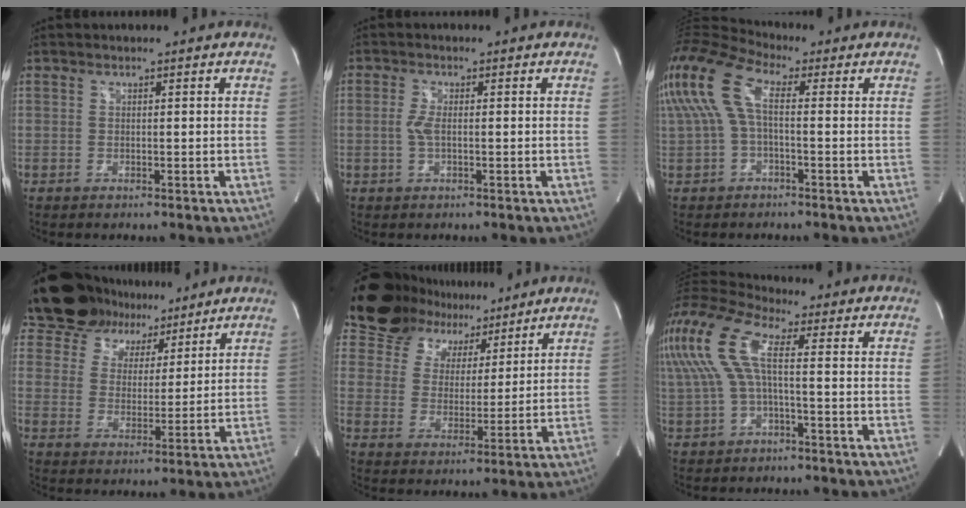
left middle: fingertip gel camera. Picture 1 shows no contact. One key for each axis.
{"total": 2.0, "fx": -0.2, "fy": 0.5, "fz": 2.0, "tx": -0.045, "ty": 0.000, "tz": -0.004}
{"total": 9.8, "fx": 1.6, "fy": 3.5, "fz": 9.0, "tx": -0.203, "ty": 0.048, "tz": 0.024}
{"total": 12.5, "fx": 10.4, "fy": 6.2, "fz": 3.0, "tx": -0.048, "ty": 0.020, "tz": 0.172}
{"total": 13.4, "fx": 11.3, "fy": 6.7, "fz": 2.8, "tx": -0.047, "ty": 0.022, "tz": 0.180}
{"total": 10.5, "fx": 1.3, "fy": 2.4, "fz": 10.1, "tx": -0.231, "ty": 0.041, "tz": 0.019}